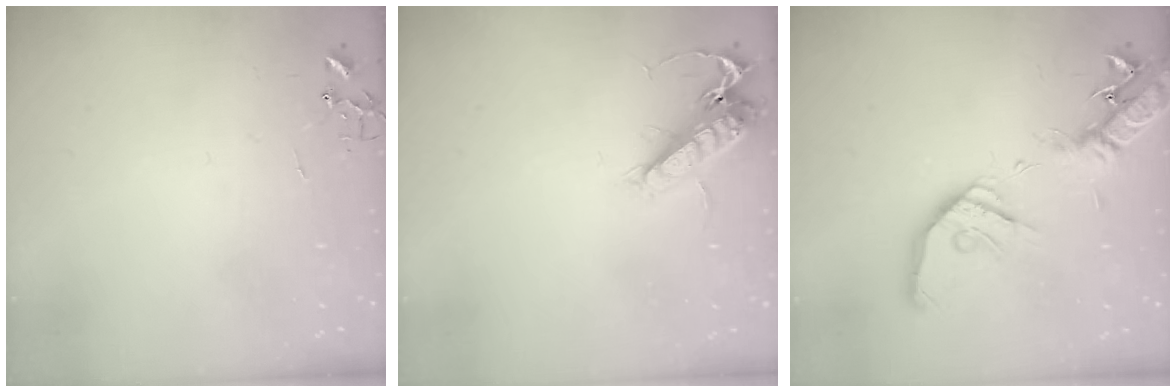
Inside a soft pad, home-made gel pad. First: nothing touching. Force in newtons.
{"total": 13.8, "press": 13.8, "slide": 1.2}
{"total": 20.7, "press": 20.4, "slide": 3.6}